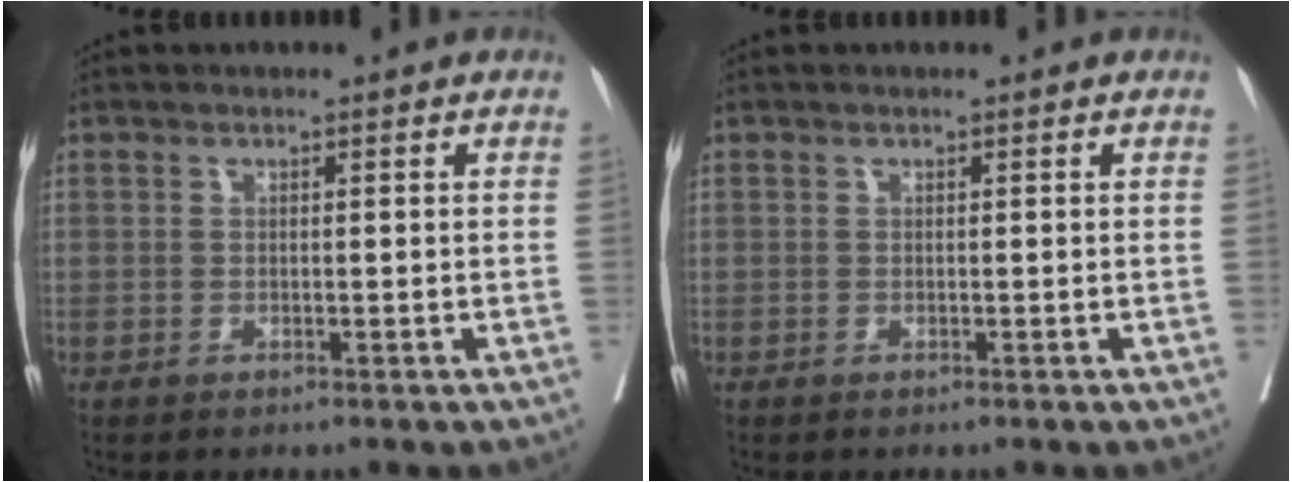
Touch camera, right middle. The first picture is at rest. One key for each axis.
{"total": 0.0}